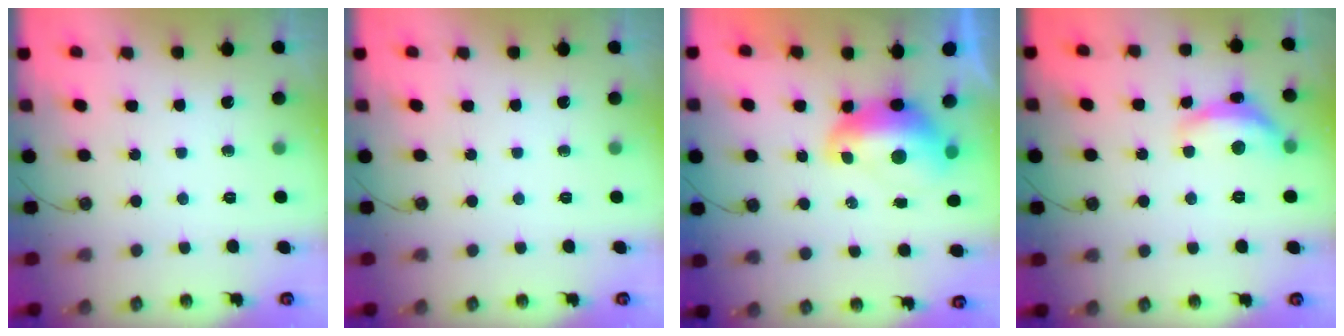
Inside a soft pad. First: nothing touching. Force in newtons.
{"total": 0.0}
{"total": 2.8, "press": 2.8, "slide": 0.7}
{"total": 5.9, "press": 5.9, "slide": 0.6}